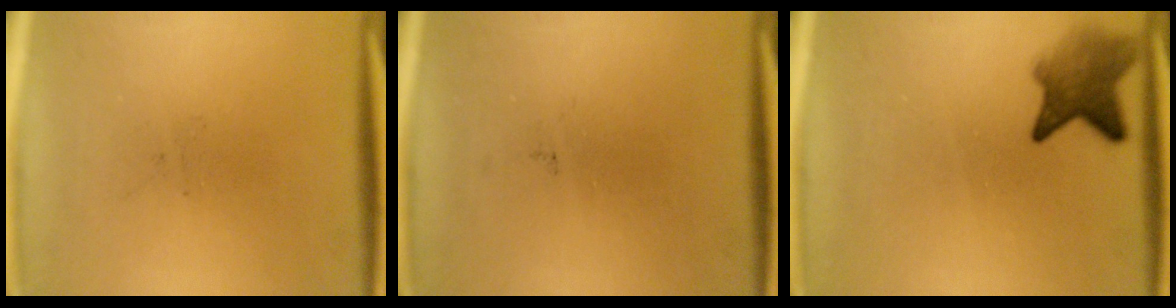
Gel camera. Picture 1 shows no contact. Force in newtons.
{"total": 0.0}
{"total": 5.0}